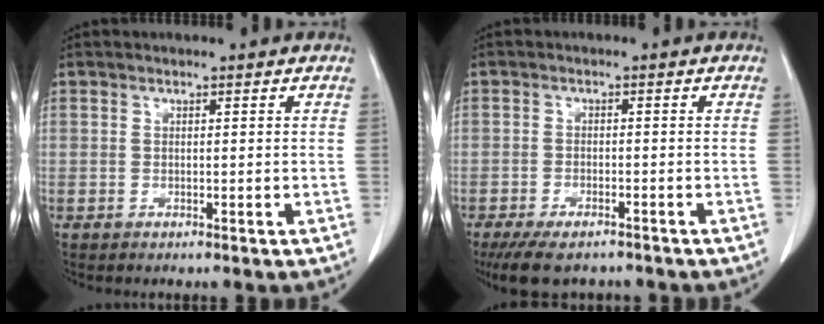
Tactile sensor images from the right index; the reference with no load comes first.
{"total": 8.2, "force": [-6.6, 2.7, 3.9], "torque": [-0.058, -0.009, -0.101]}